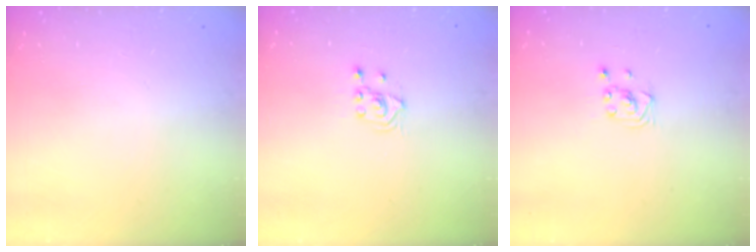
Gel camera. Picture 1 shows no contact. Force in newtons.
{"total": 2.1, "press": 2.0, "slide": 0.8}
{"total": 2.0, "press": 2.0, "slide": 0.1}